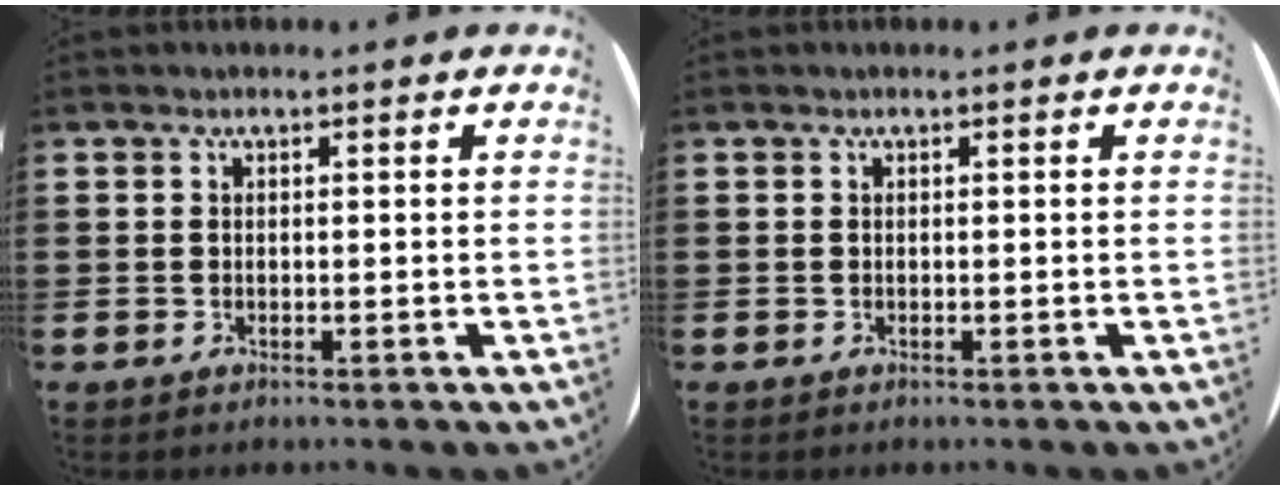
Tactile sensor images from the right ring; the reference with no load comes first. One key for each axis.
{"total": 0.0}